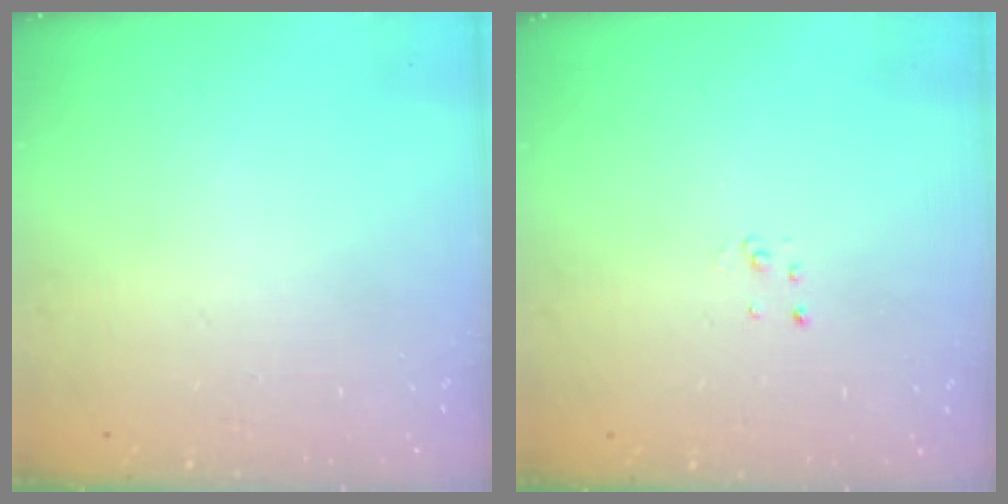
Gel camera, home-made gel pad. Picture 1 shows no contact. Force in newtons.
{"total": 2.0, "press": 2.0, "slide": 0.2}